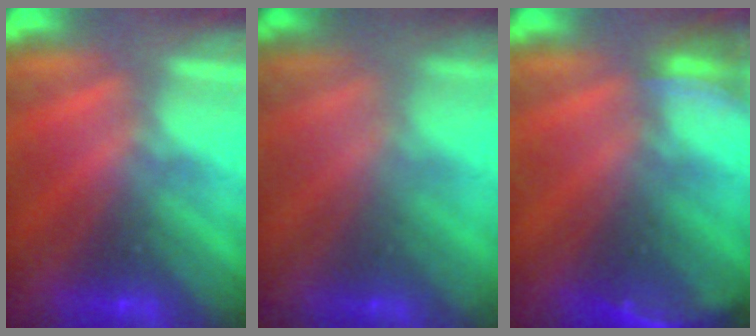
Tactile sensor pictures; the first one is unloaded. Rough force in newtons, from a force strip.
{"total": 1.5}
{"total": 2.8}